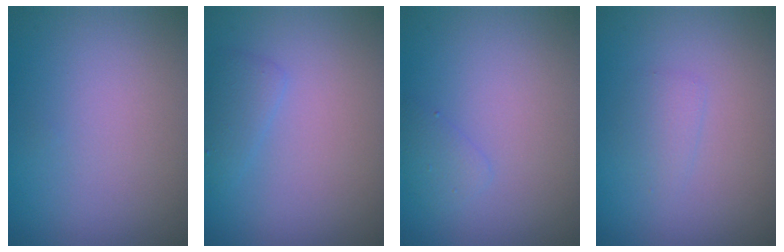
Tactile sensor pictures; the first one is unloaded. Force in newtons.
{"total": 1.4, "press": 1.4, "slide": 0.1}
{"total": 1.0, "press": 1.0, "slide": 0.1}
{"total": 1.1, "press": 1.1, "slide": 0.0}